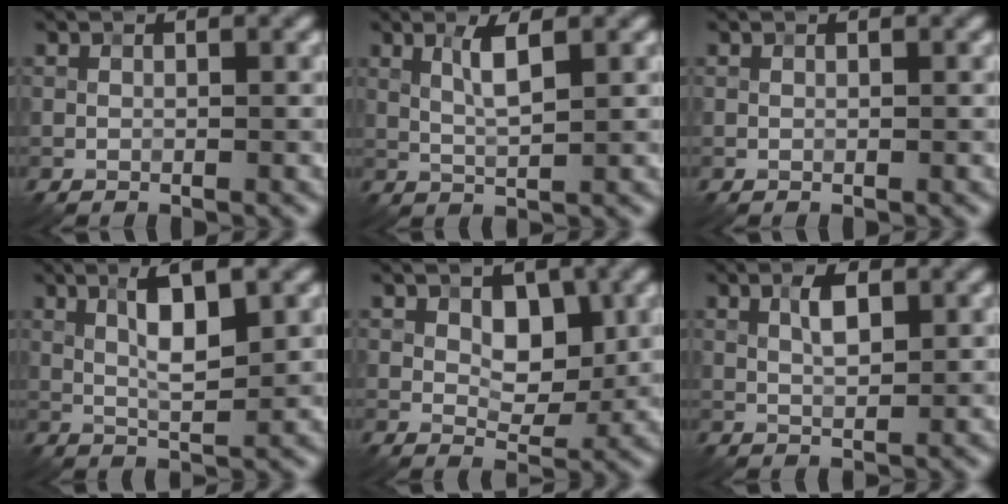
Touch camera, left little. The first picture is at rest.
{"total": 2.6, "force": [1.0, 0.4, 2.4], "torque": [-0.050, 0.000, 0.021]}
{"total": 0.0}
{"total": 5.0, "force": [1.7, 1.2, 4.6], "torque": [-0.086, 0.001, 0.030]}
{"total": 3.7, "force": [1.0, 2.3, 2.7], "torque": [-0.037, -0.005, 0.013]}
{"total": 2.4, "force": [0.9, 1.0, 2.1], "torque": [-0.040, 0.003, 0.016]}